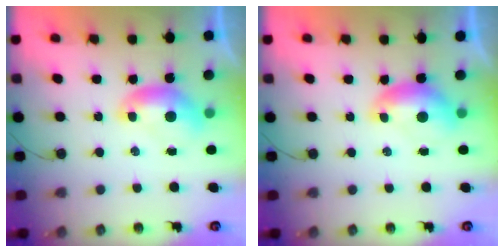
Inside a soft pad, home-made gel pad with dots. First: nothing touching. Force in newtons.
{"total": 0.9, "press": 0.8, "slide": 0.3}